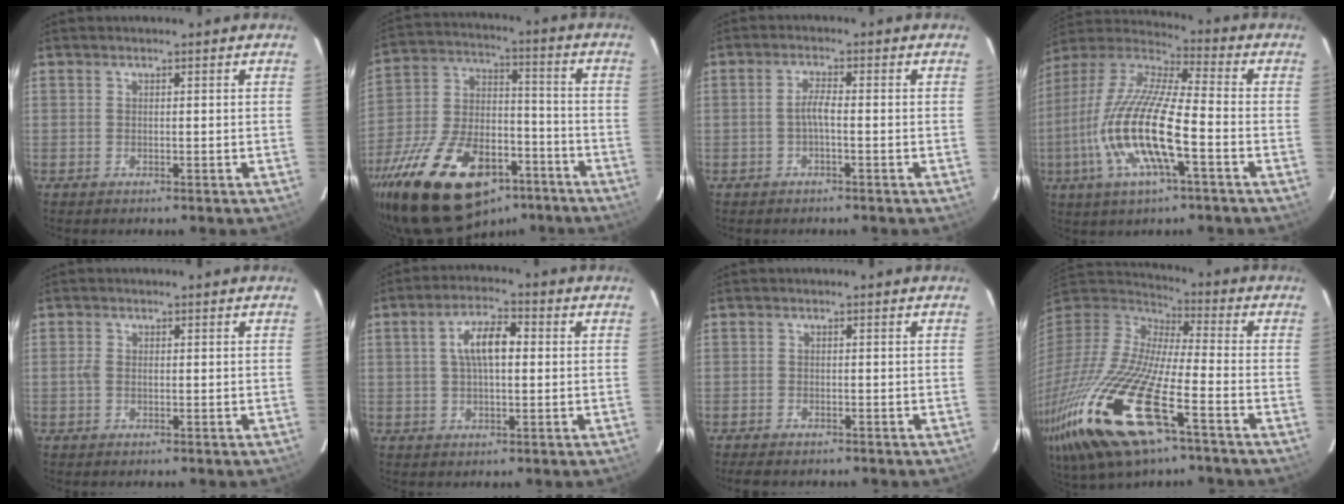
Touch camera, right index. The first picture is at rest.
{"total": 27.8, "force": [-17.4, 14.2, 16.4], "torque": [-0.329, -0.002, -0.265]}
{"total": 2.3, "force": [-0.9, 0.2, 2.1], "torque": [-0.042, 0.005, -0.018]}
{"total": 18.7, "force": [-5.9, 4.1, 17.3], "torque": [-0.347, -0.018, -0.120]}
{"total": 1.1, "force": [-0.3, 0.9, 0.6], "torque": [-0.013, 0.002, -0.007]}
{"total": 7.1, "force": [1.0, 2.9, 6.4], "torque": [-0.118, 0.017, 0.019]}
{"total": 3.4, "force": [-2.9, 1.2, 1.2], "torque": [-0.034, -0.007, -0.048]}
{"total": 30.2, "force": [-16.0, 8.1, 24.2], "torque": [-0.493, -0.077, -0.303]}